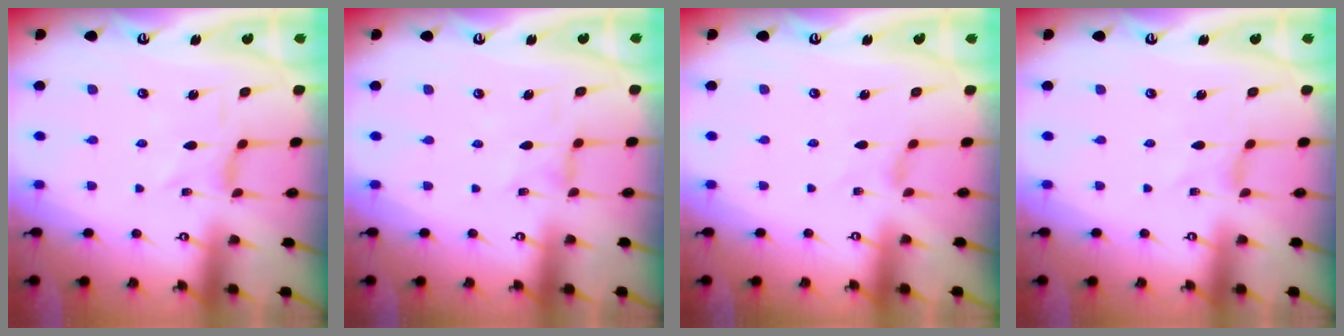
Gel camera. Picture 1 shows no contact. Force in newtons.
{"total": 1.3, "press": 1.3, "slide": 0.3}
{"total": 0.6, "press": 0.6, "slide": 0.2}
{"total": 0.0}